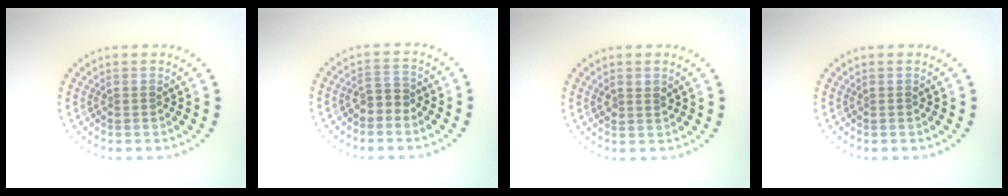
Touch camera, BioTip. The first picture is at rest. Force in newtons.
{"total": 1.9, "press": 1.6, "slide": 1.0}
{"total": 1.2, "press": 1.1, "slide": 0.6}
{"total": 0.0}